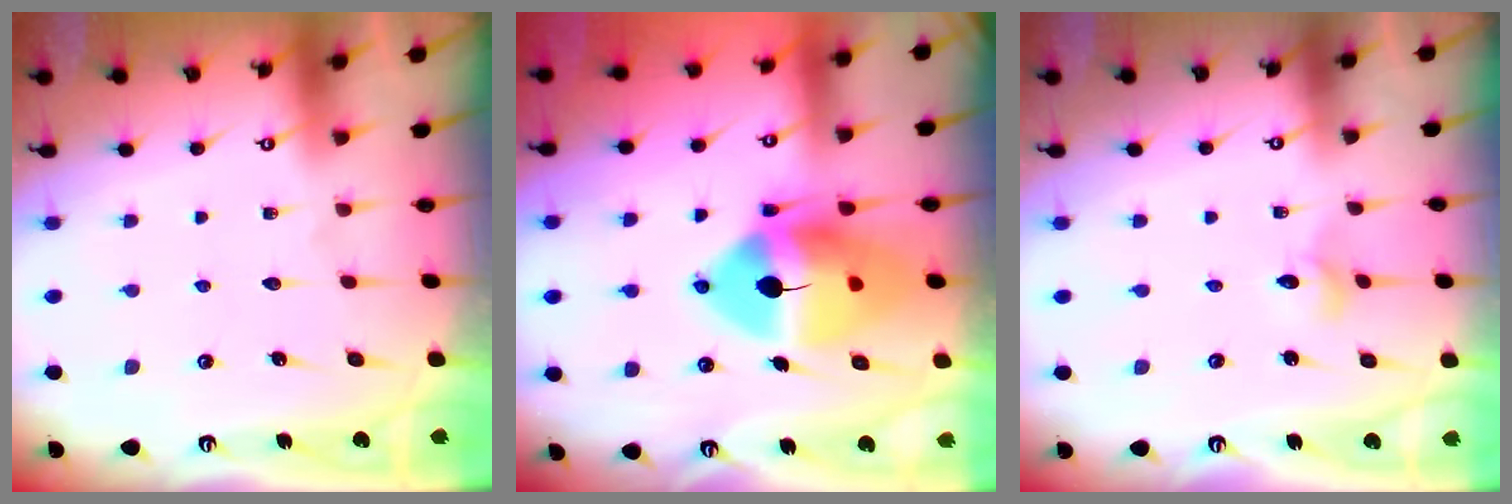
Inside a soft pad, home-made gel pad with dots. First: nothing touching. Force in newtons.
{"total": 17.4, "press": 17.2, "slide": 2.9}
{"total": 2.8, "press": 2.8, "slide": 0.3}